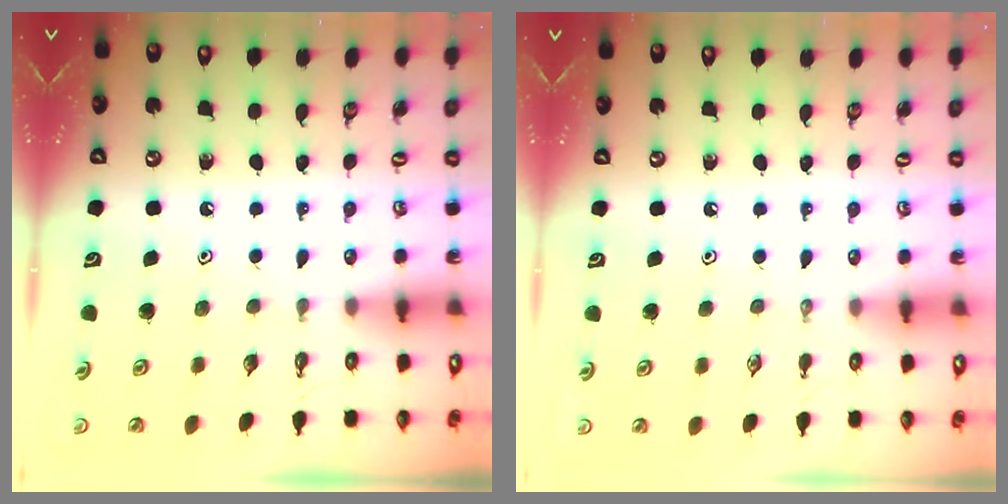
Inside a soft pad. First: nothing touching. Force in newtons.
{"total": 0.0}